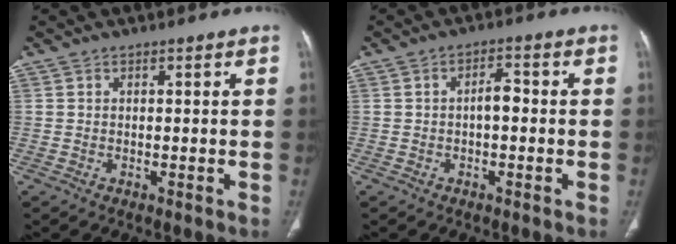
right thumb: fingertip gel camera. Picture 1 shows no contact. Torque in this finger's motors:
{"motor_torque": [-0.24, -0.04, 0.39, 0.01, -0.01]}